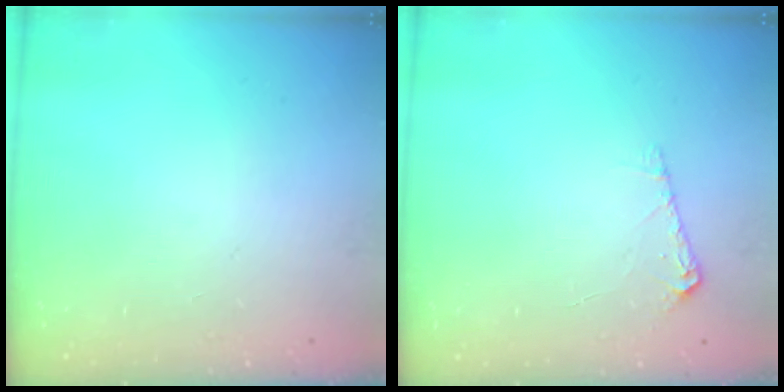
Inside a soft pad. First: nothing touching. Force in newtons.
{"total": 5.7, "press": 5.7, "slide": 0.5}